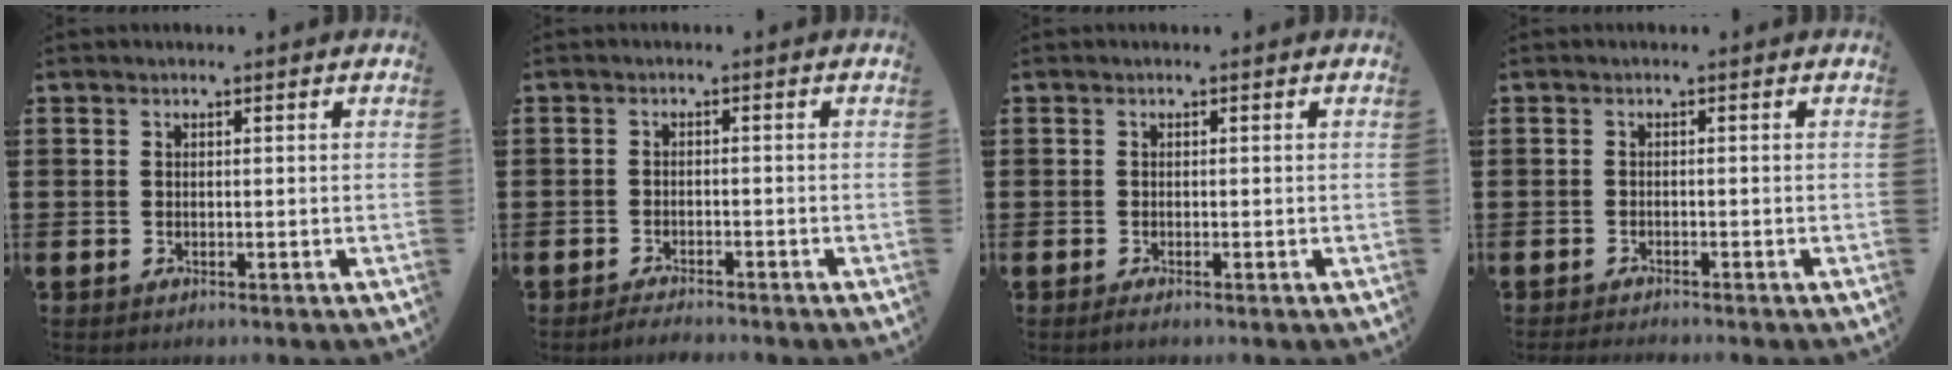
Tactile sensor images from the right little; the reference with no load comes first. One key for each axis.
{"total": 1.5, "fx": -1.5, "fy": 0.0, "fz": 0.2, "tx": -0.007, "ty": 0.001, "tz": -0.029}
{"total": 0.6, "fx": -0.2, "fy": 0.1, "fz": 0.5, "tx": -0.008, "ty": -0.002, "tz": -0.004}
{"total": 0.8, "fx": -0.8, "fy": 0.0, "fz": 0.2, "tx": -0.004, "ty": -0.003, "tz": -0.015}